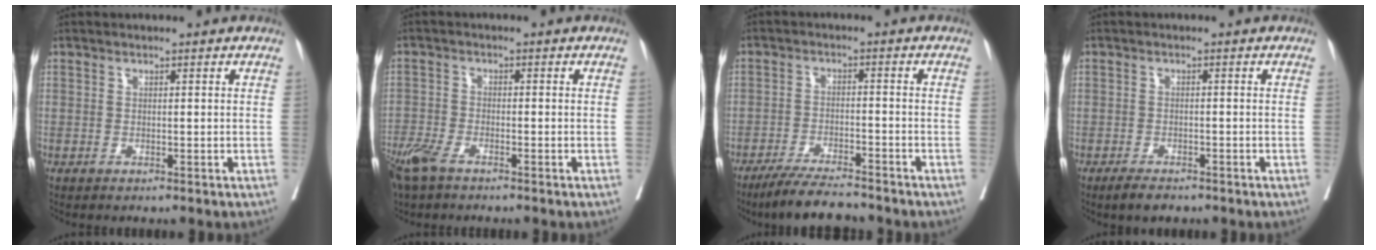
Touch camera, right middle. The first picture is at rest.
{"total": 5.7, "force": [-4.2, 1.8, 3.3], "torque": [-0.073, -0.009, -0.083]}
{"total": 8.7, "force": [-7.8, 0.5, 3.9], "torque": [-0.064, -0.022, -0.131]}
{"total": 3.0, "force": [-2.3, 1.0, 1.6], "torque": [-0.032, -0.005, -0.036]}